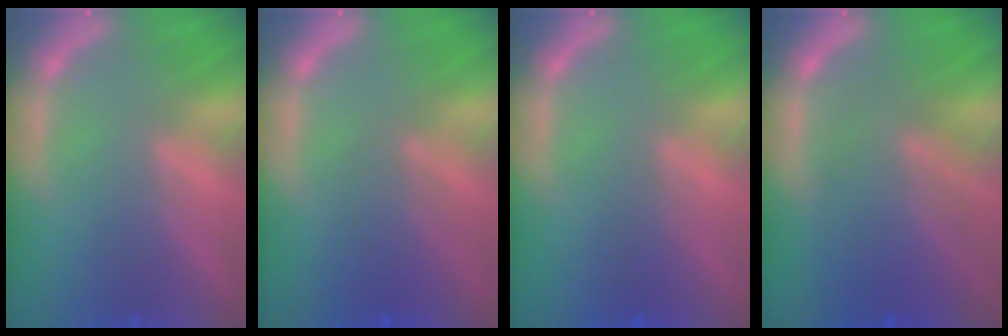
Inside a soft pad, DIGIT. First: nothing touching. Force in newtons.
{"total": 3.6}
{"total": 1.5}
{"total": 7.5}